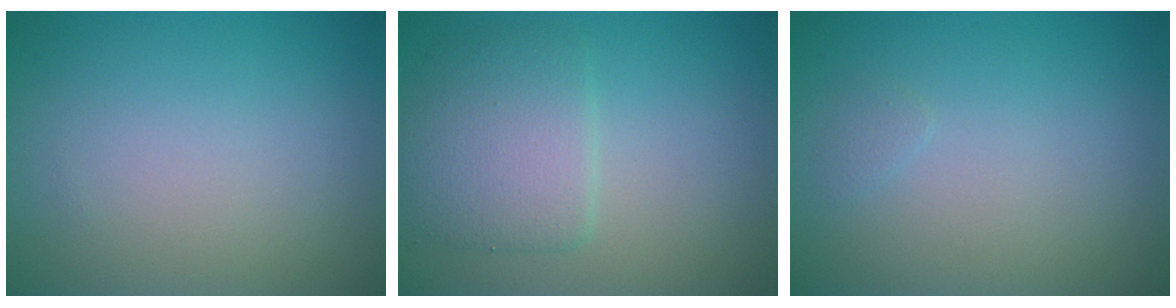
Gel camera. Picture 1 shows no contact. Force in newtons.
{"total": 4.0, "press": 4.0, "slide": 0.1}
{"total": 0.6, "press": 0.5, "slide": 0.1}